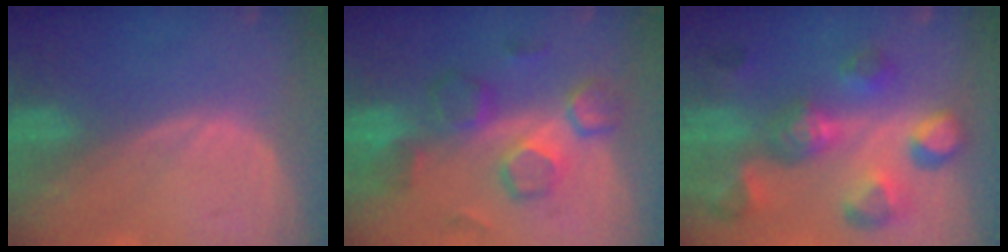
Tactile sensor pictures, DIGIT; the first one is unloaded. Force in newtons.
{"total": 8.5, "press": 8.4, "slide": 1.4}
{"total": 11.0, "press": 9.9, "slide": 4.7}